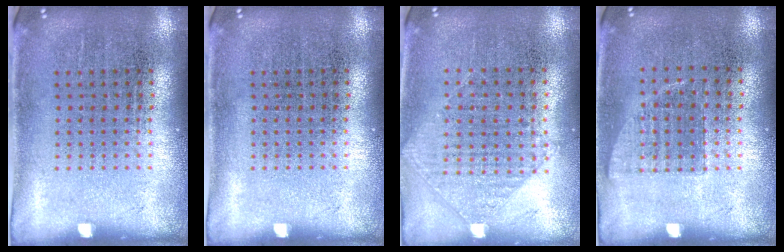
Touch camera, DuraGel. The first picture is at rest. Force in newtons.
{"total": 0.0}
{"total": 1.0, "press": 0.9, "slide": 0.4}
{"total": 0.6, "press": 0.6, "slide": 0.2}